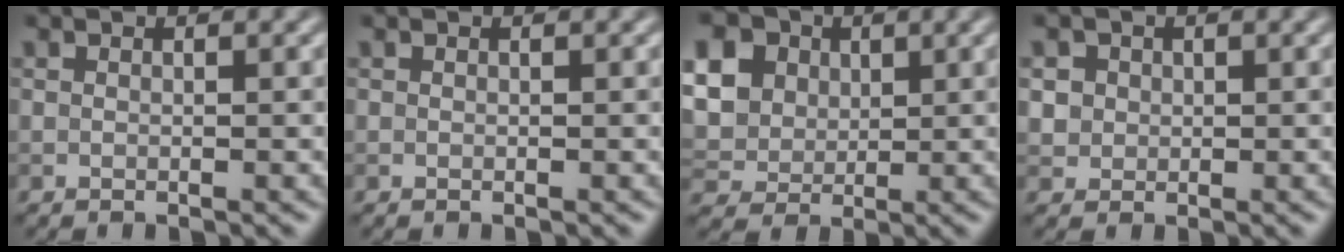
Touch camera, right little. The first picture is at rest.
{"total": 0.0}
{"total": 13.0, "force": [4.8, 10.4, 6.2], "torque": [-0.156, 0.026, 0.086]}
{"total": 2.3, "force": [0.7, 2.1, 0.8], "torque": [-0.013, 0.003, 0.022]}